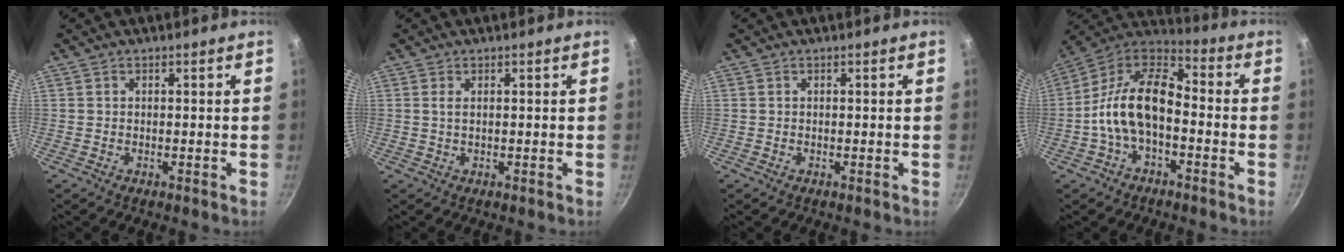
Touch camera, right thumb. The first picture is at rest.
{"total": 1.1, "force": [0.4, 0.5, 1.0], "torque": [-0.019, 0.000, 0.005]}
{"total": 0.0}
{"total": 15.2, "force": [-3.0, 8.7, 12.1], "torque": [-0.207, 0.053, -0.074]}